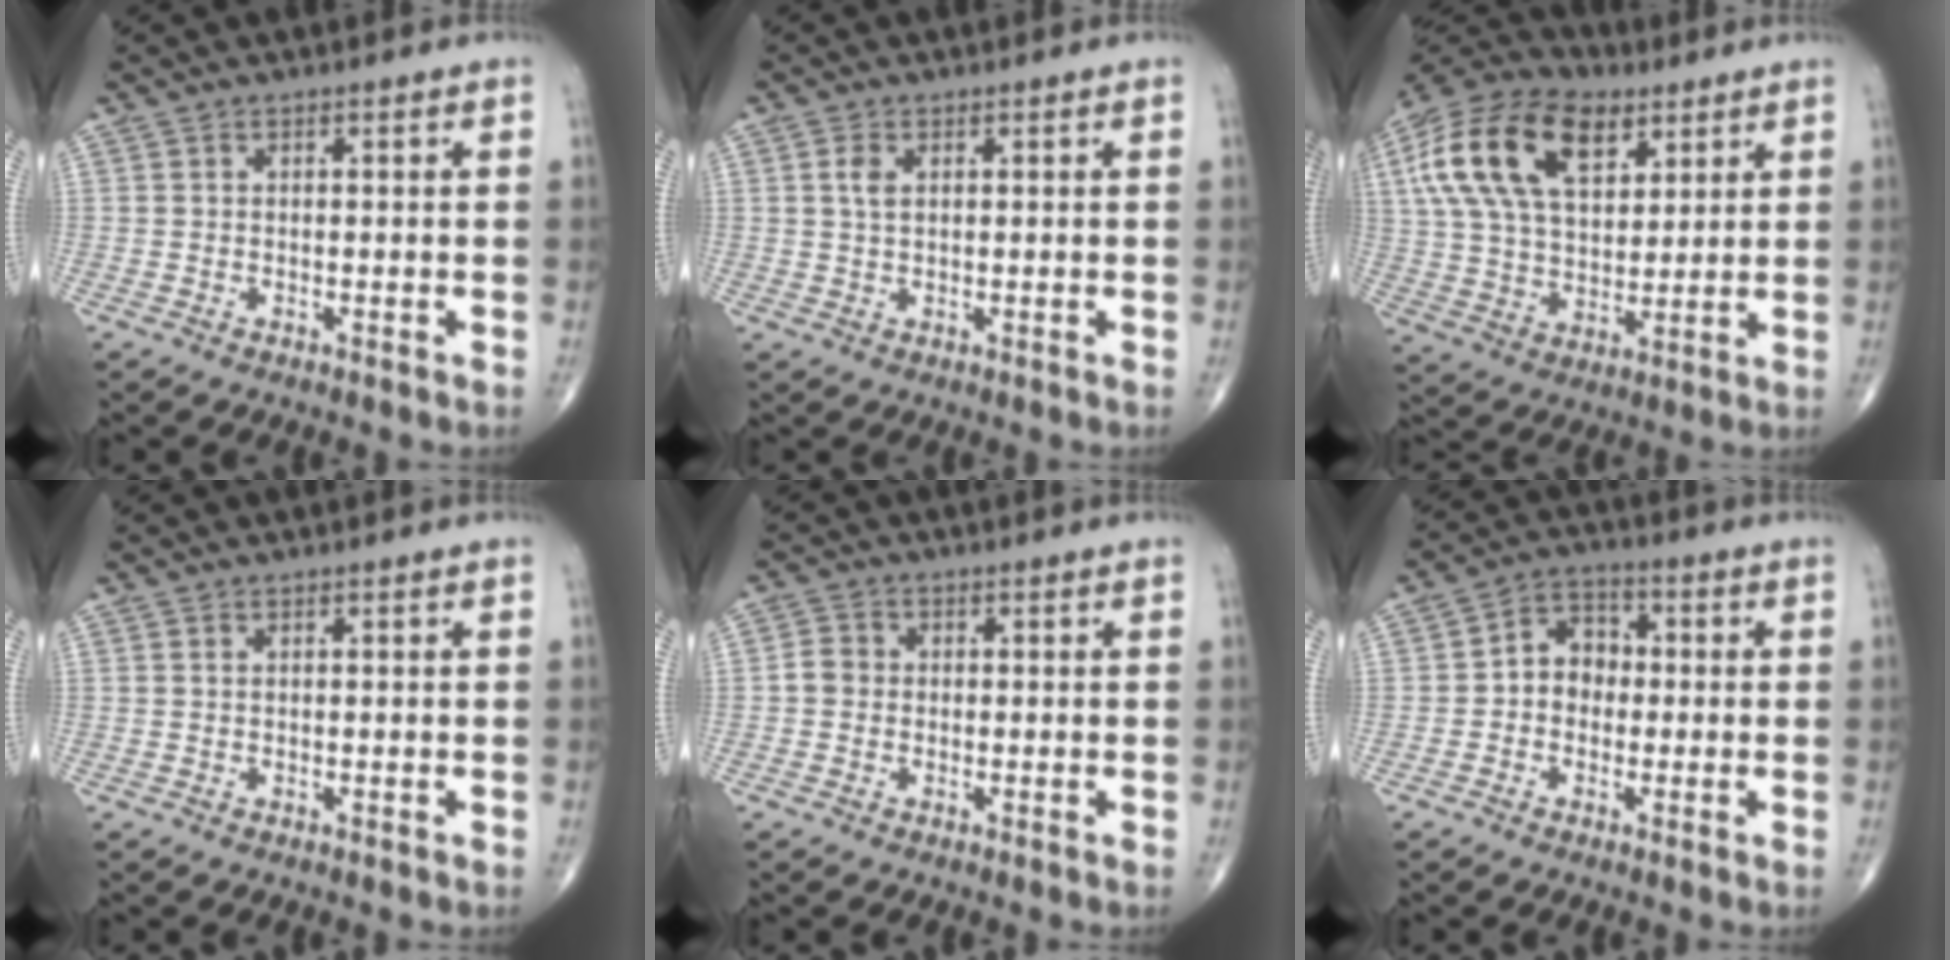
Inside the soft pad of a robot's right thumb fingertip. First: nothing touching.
{"total": 2.5, "force": [0.8, 1.4, 1.9], "torque": [-0.036, 0.002, 0.017]}
{"total": 21.6, "force": [8.7, 12.3, 15.5], "torque": [-0.286, -0.001, 0.153]}
{"total": 0.0}
{"total": 2.7, "force": [-0.3, 2.4, 1.2], "torque": [-0.012, 0.007, -0.012]}
{"total": 6.7, "force": [-0.4, 5.5, 3.8], "torque": [-0.034, 0.027, -0.022]}